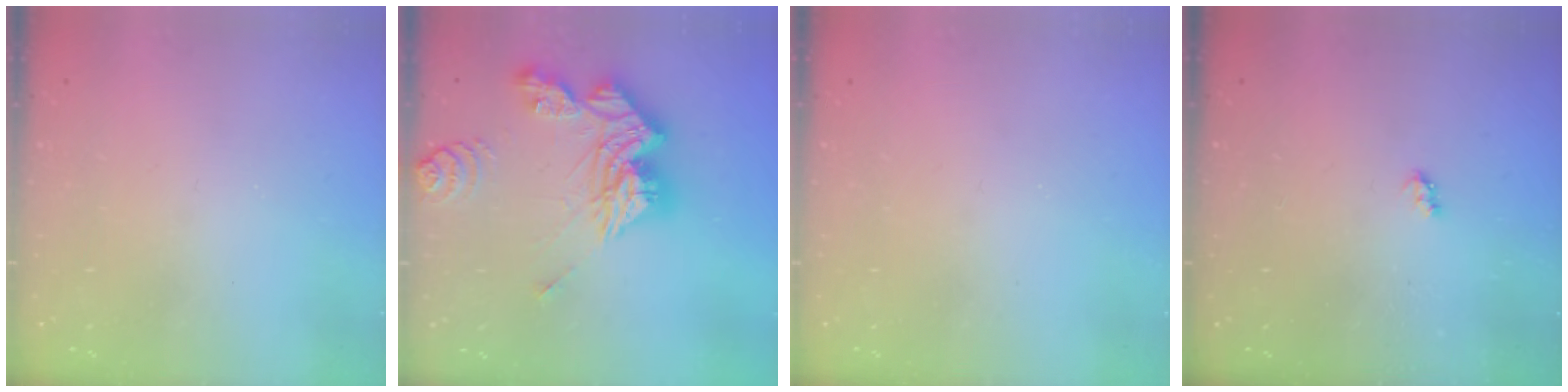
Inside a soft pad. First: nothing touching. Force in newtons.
{"total": 19.8, "press": 19.6, "slide": 2.4}
{"total": 0.0}
{"total": 2.6, "press": 2.6, "slide": 0.4}